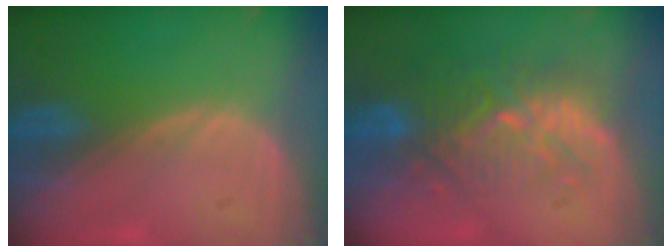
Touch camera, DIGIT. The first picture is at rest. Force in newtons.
{"total": 10.0, "press": 9.3, "slide": 3.6}